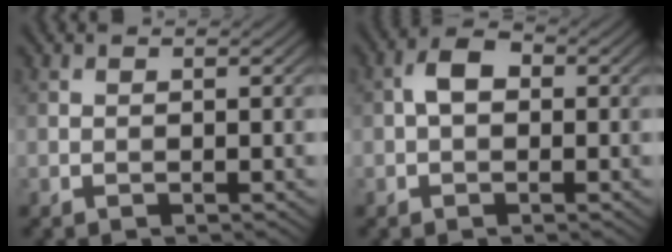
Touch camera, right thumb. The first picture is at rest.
{"total": 3.2, "force": [-0.1, 2.1, 2.4], "torque": [-0.050, 0.008, -0.010]}